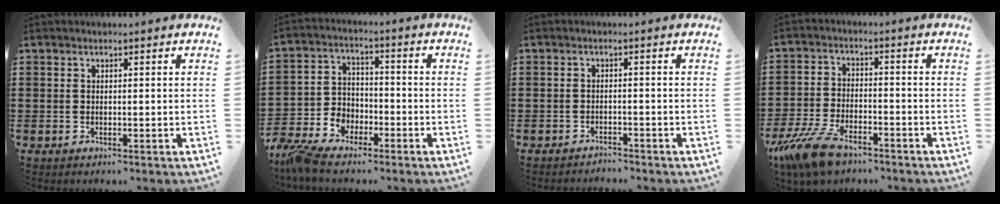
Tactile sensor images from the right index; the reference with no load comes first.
{"total": 6.0, "force": [-4.5, 3.3, 2.0], "torque": [-0.067, 0.008, -0.095]}
{"total": 1.7, "force": [-1.7, 0.0, -0.1], "torque": [-0.004, -0.001, -0.036]}
{"total": 8.8, "force": [-6.6, 3.1, 4.9], "torque": [-0.127, 0.006, -0.131]}